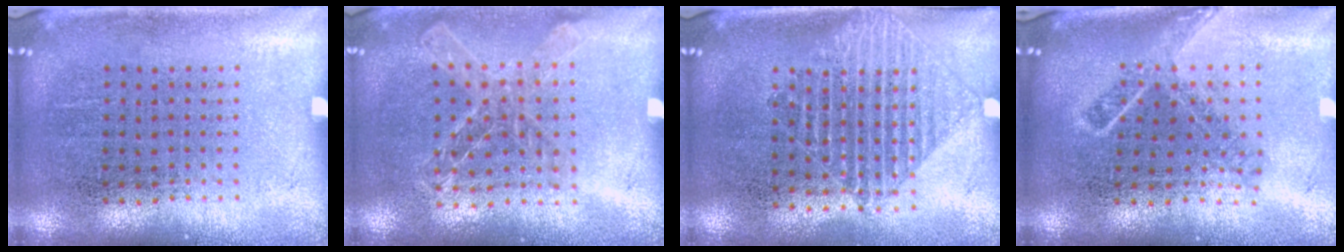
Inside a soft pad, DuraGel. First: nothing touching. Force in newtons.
{"total": 1.2, "press": 1.2, "slide": 0.1}
{"total": 1.4, "press": 1.3, "slide": 0.7}
{"total": 1.7, "press": 1.2, "slide": 1.2}